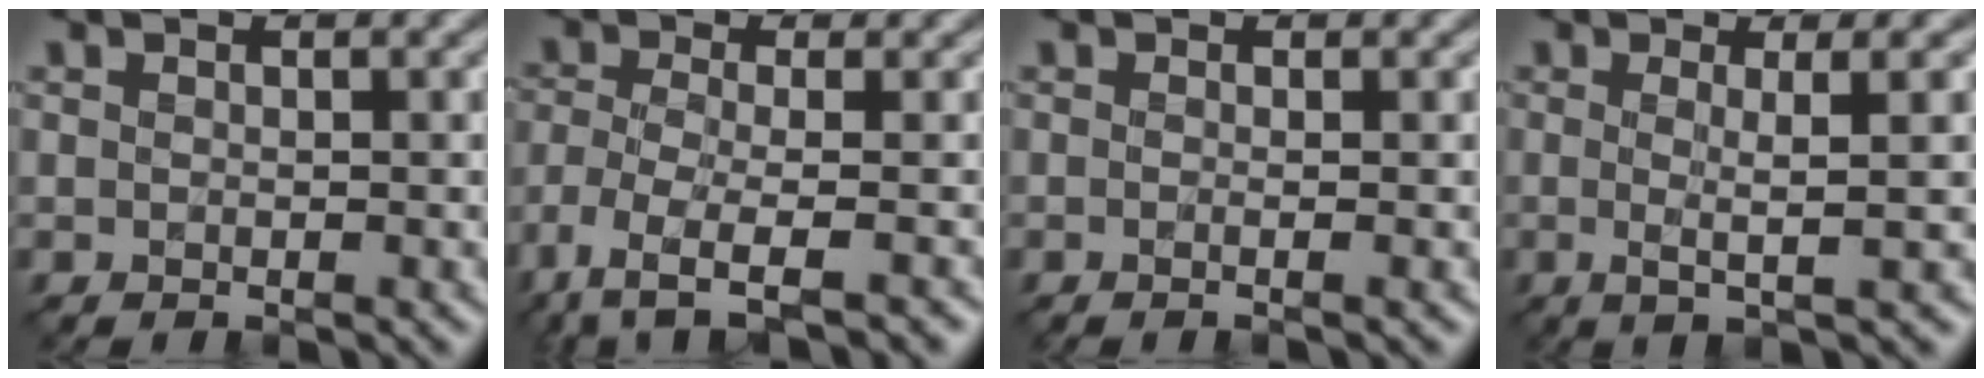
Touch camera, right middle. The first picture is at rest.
{"total": 5.7, "force": [-3.9, 1.5, 4.0], "torque": [-0.076, -0.007, -0.078]}
{"total": 1.8, "force": [0.0, 0.8, 1.6], "torque": [-0.008, -0.009, -0.023]}
{"total": 4.5, "force": [0.2, 0.8, 4.4], "torque": [-0.072, 0.000, 0.001]}